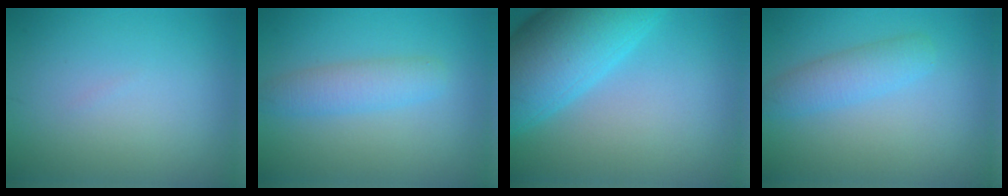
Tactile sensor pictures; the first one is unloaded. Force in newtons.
{"total": 3.0, "press": 3.0, "slide": 0.1}
{"total": 10.4, "press": 10.4, "slide": 0.3}
{"total": 3.0, "press": 3.0, "slide": 0.1}